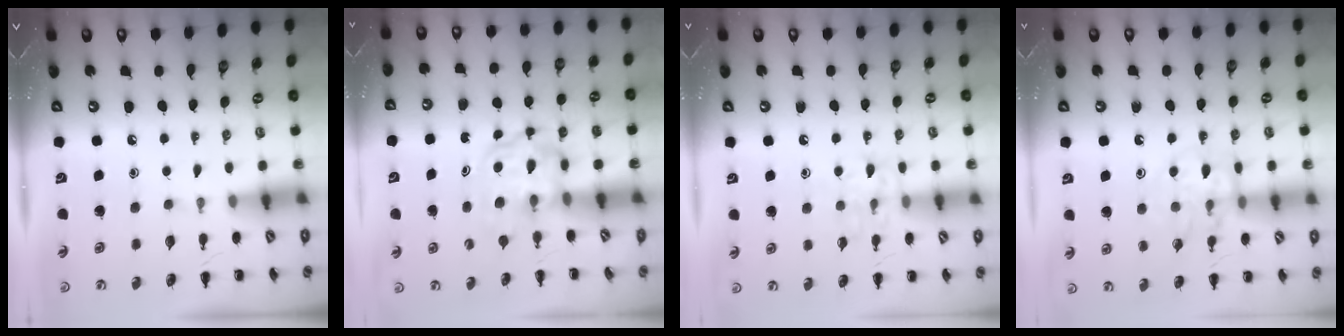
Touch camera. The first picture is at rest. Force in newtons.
{"total": 3.7, "press": 3.7, "slide": 0.2}
{"total": 8.5, "press": 8.4, "slide": 0.8}
{"total": 11.1, "press": 11.0, "slide": 1.3}